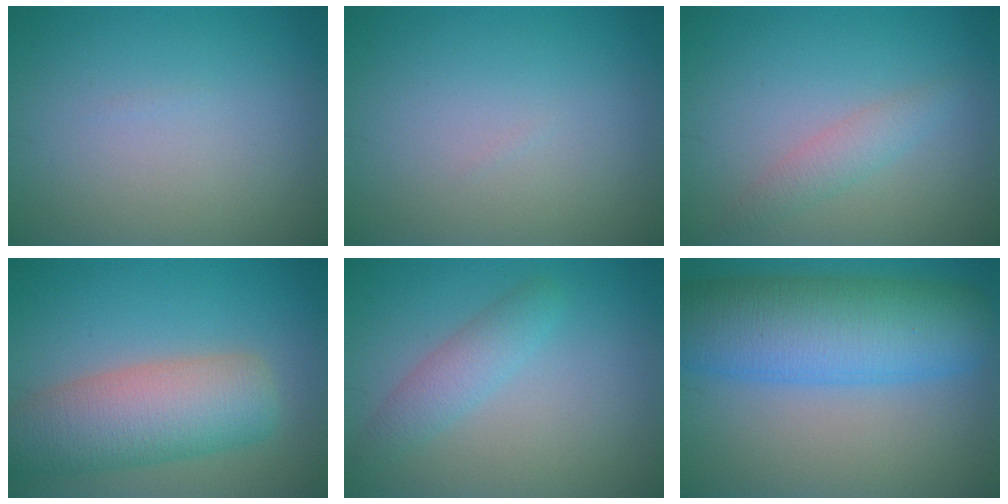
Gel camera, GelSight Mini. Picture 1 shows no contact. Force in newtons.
{"total": 0.0}
{"total": 1.9, "press": 1.9, "slide": 0.1}
{"total": 8.1, "press": 8.1, "slide": 0.6}
{"total": 2.5, "press": 2.5, "slide": 0.1}
{"total": 10.9, "press": 10.9, "slide": 0.2}